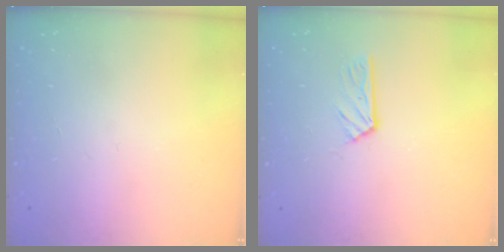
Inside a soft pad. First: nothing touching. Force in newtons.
{"total": 4.0, "press": 4.0, "slide": 0.2}